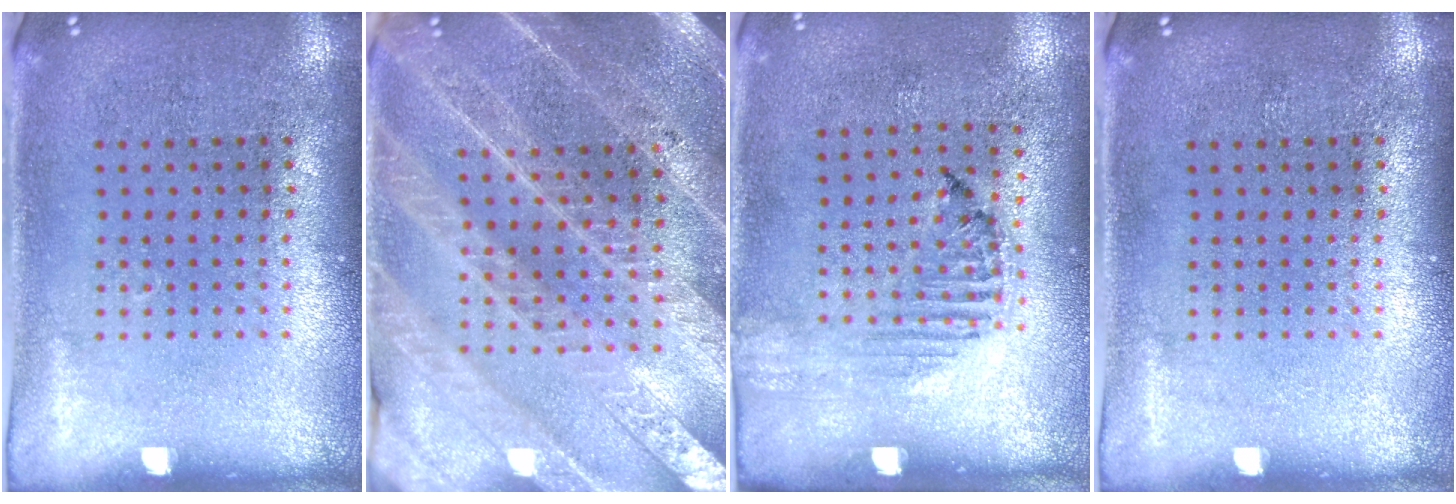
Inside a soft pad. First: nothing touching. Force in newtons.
{"total": 3.7, "press": 3.4, "slide": 1.3}
{"total": 1.2, "press": 1.2, "slide": 0.4}
{"total": 0.0}